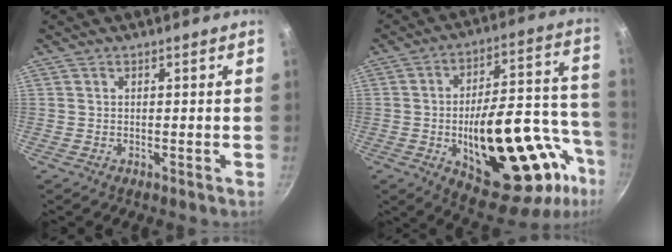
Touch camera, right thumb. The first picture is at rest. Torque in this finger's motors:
{"motor_torque": [2.49, 2.52, 2.03, -0.70, 0.50]}